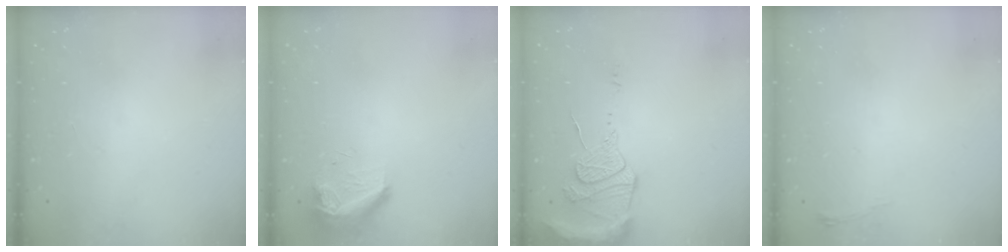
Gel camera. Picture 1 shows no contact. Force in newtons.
{"total": 8.4, "press": 8.2, "slide": 1.9}
{"total": 12.5, "press": 12.4, "slide": 1.1}
{"total": 3.4, "press": 3.4, "slide": 0.5}